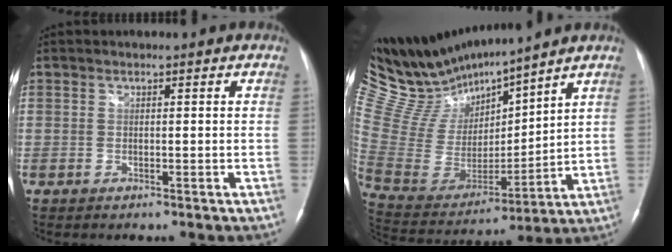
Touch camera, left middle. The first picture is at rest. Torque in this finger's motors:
{"motor_torque": [-0.46, -0.71, -0.36, -0.09]}